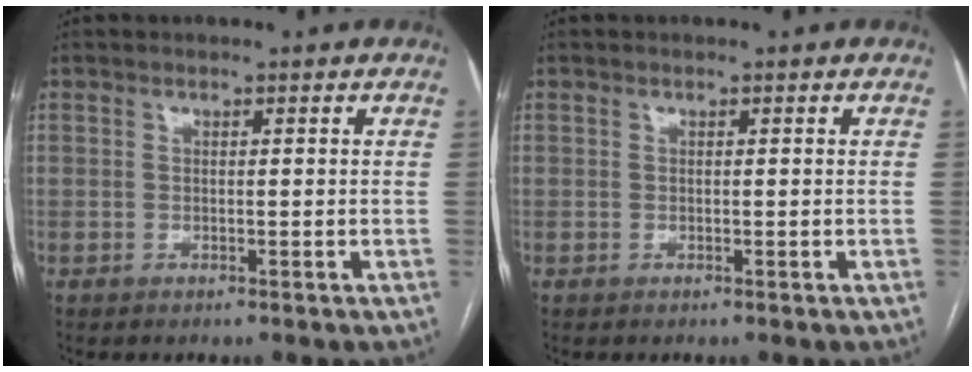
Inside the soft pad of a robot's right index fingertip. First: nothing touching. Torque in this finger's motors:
{"motor_torque": [0.00, 0.00, 0.00, 0.00]}